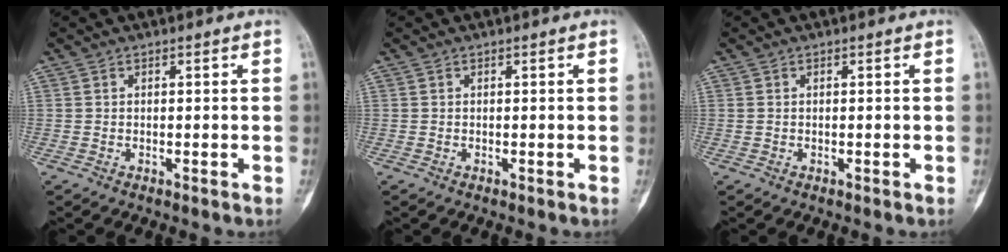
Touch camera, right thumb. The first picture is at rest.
{"total": 0.0}
{"total": 0.0}